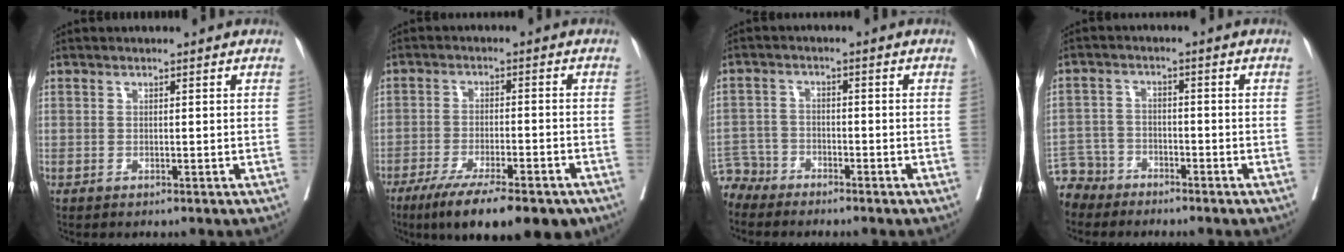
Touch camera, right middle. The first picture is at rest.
{"total": 15.7, "force": [-11.3, 3.3, 10.4], "torque": [-0.137, -0.022, -0.173]}
{"total": 4.5, "force": [-4.1, 1.4, -0.9], "torque": [0.015, -0.004, -0.083]}
{"total": 6.0, "force": [-5.3, 2.7, -0.6], "torque": [0.010, -0.004, -0.106]}